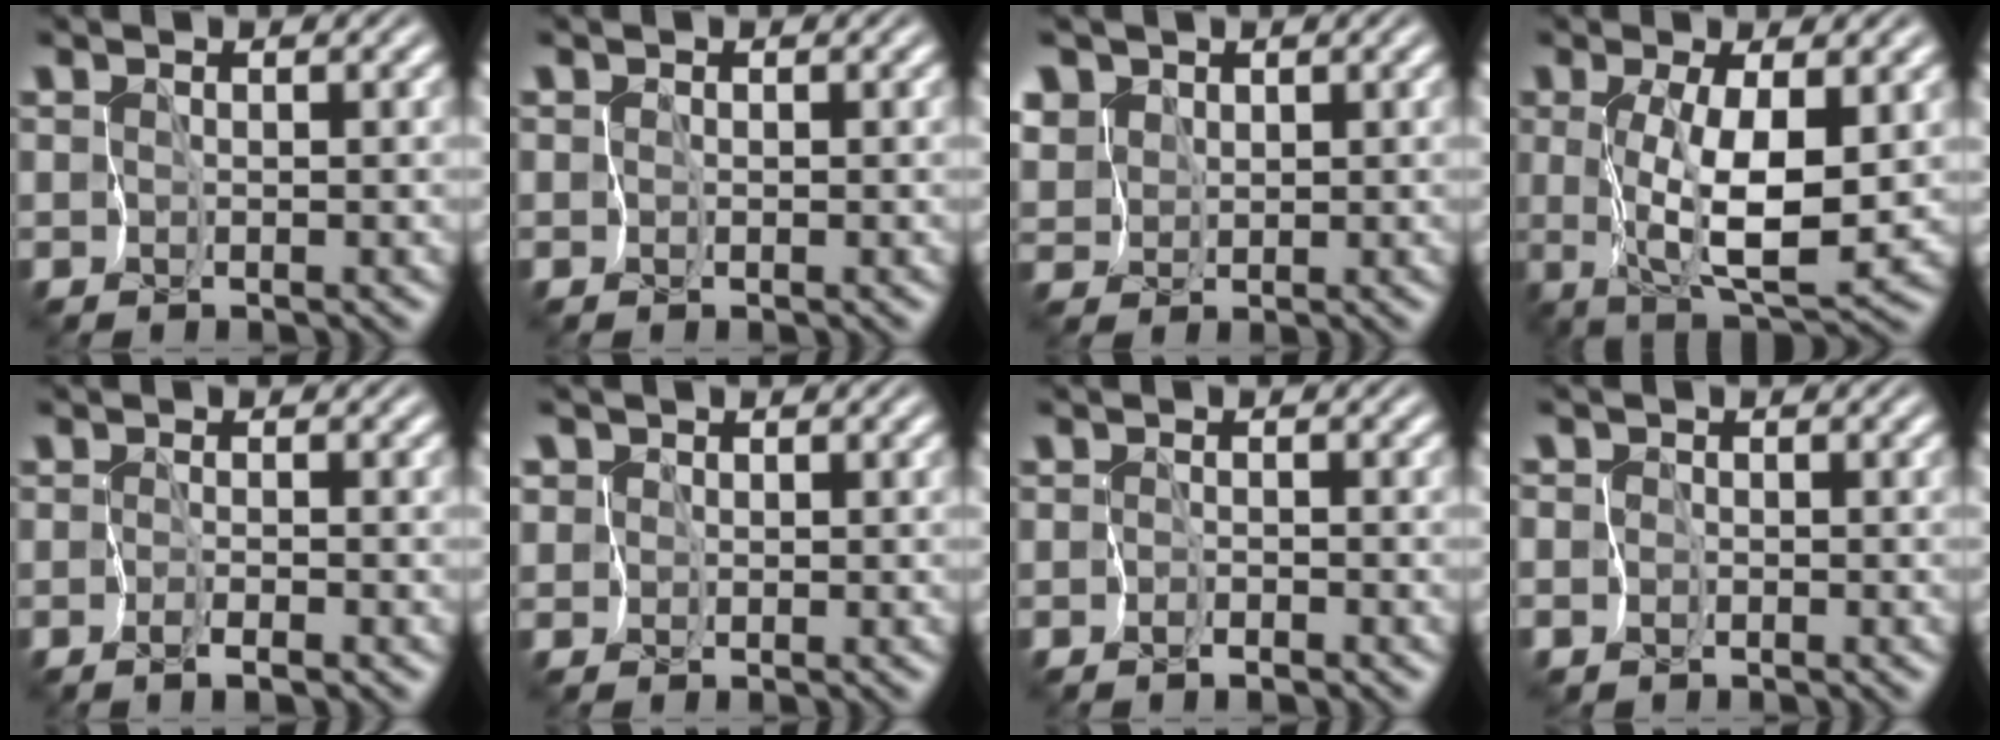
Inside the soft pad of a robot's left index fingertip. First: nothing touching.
{"total": 0.0}
{"total": 4.1, "force": [2.0, 3.4, 1.1], "torque": [-0.057, 0.011, 0.038]}
{"total": 6.0, "force": [0.5, 2.0, 5.6], "torque": [-0.110, -0.013, 0.016]}
{"total": 0.9, "force": [-0.8, 0.0, 0.5], "torque": [-0.010, -0.001, -0.018]}
{"total": 2.4, "force": [0.9, 2.2, 0.5], "torque": [-0.007, 0.013, 0.008]}
{"total": 0.8, "force": [-0.8, 0.2, -0.1], "torque": [0.004, -0.003, -0.019]}
{"total": 1.9, "force": [-0.5, 1.8, 0.1], "torque": [0.012, 0.009, -0.027]}